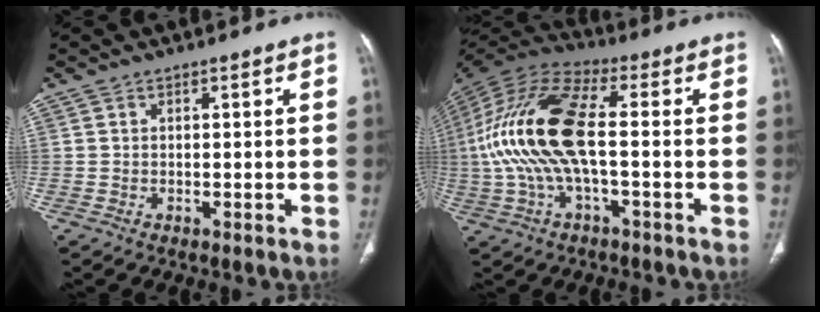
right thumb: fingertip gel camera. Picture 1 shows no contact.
{"total": 18.3, "force": [-0.8, 6.6, 17.1], "torque": [-0.376, 0.034, -0.018]}